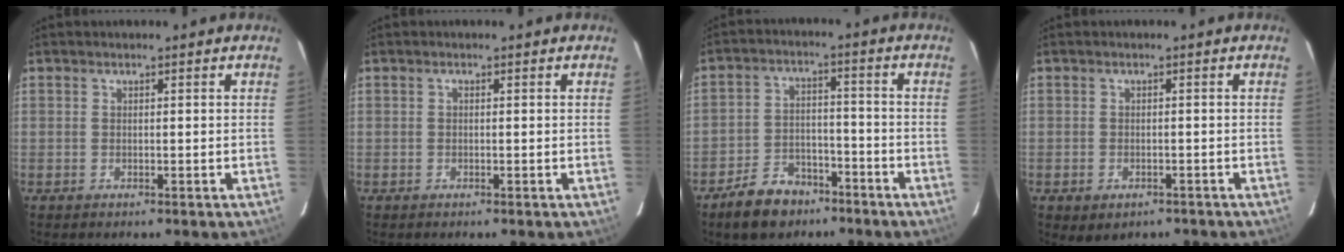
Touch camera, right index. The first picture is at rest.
{"total": 0.0}
{"total": 9.7, "force": [-6.9, 5.6, 3.8], "torque": [-0.095, 0.021, -0.100]}
{"total": 4.0, "force": [-2.3, 2.7, 2.0], "torque": [-0.041, -0.012, -0.023]}